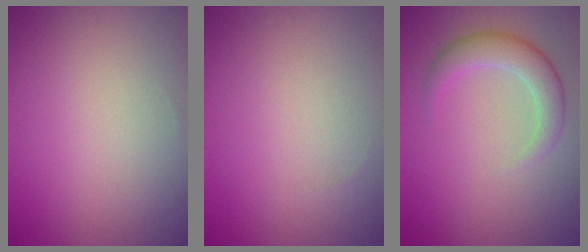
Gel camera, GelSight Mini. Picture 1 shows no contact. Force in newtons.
{"total": 0.0}
{"total": 3.4, "press": 3.4, "slide": 0.2}